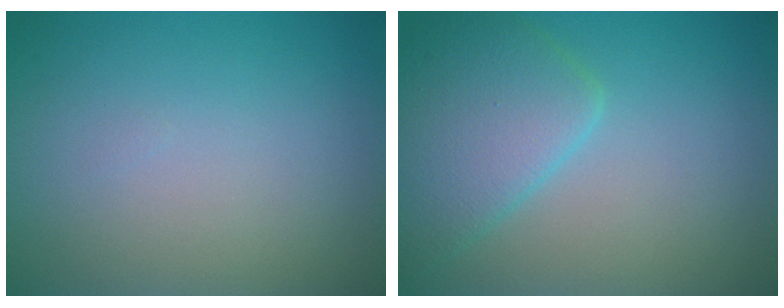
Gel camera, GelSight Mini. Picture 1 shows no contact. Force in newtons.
{"total": 5.1, "press": 5.0, "slide": 0.3}